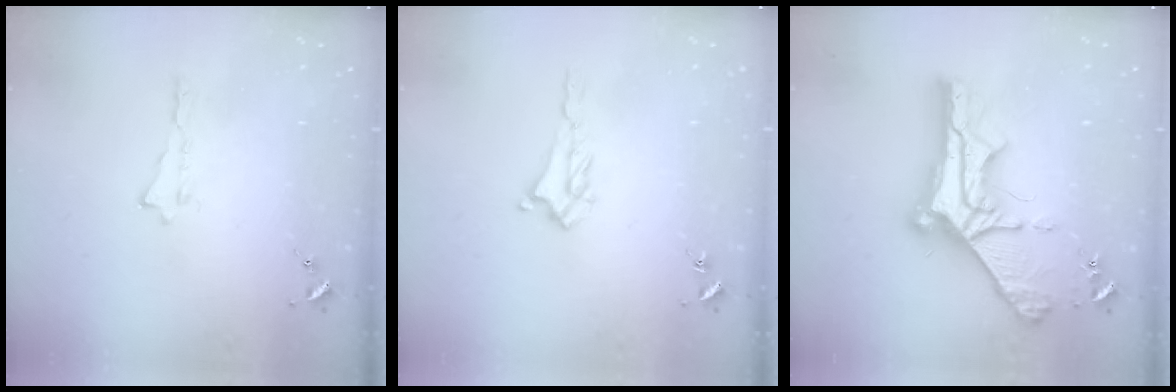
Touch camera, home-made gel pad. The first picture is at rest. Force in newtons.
{"total": 2.0, "press": 2.0, "slide": 0.5}
{"total": 11.8, "press": 11.7, "slide": 1.2}